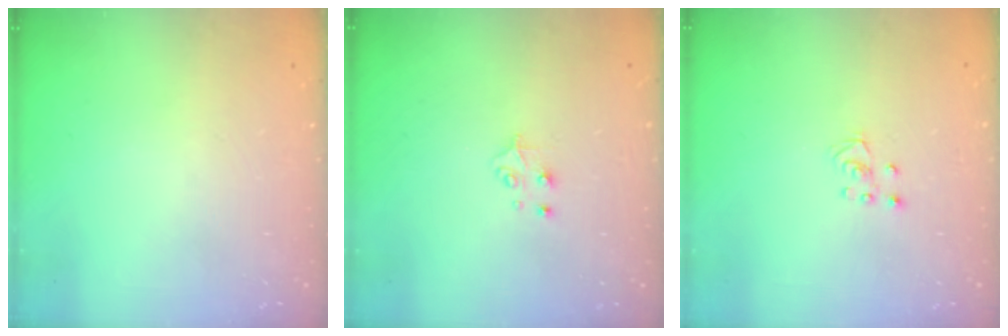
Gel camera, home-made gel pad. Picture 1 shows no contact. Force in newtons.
{"total": 4.4, "press": 4.4, "slide": 0.4}
{"total": 2.5, "press": 2.5, "slide": 0.2}